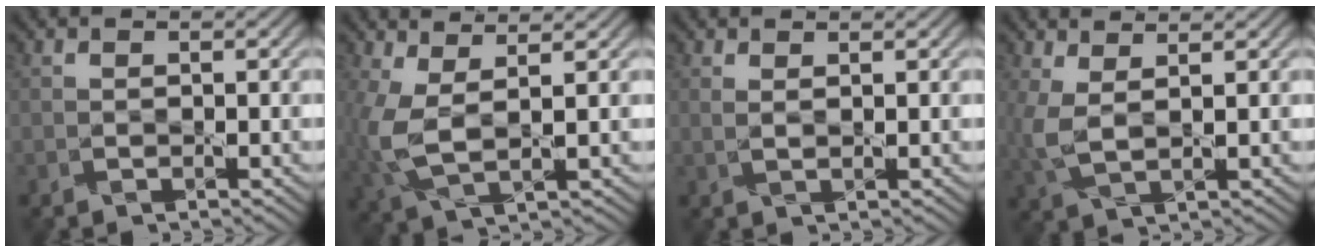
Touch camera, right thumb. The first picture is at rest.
{"total": 6.4, "force": [0.8, 2.9, 5.7], "torque": [-0.153, -0.002, 0.016]}
{"total": 1.2, "force": [0.8, 0.3, 1.0], "torque": [-0.022, 0.004, 0.012]}
{"total": 4.4, "force": [1.5, 1.7, 3.8], "torque": [-0.105, 0.000, 0.029]}